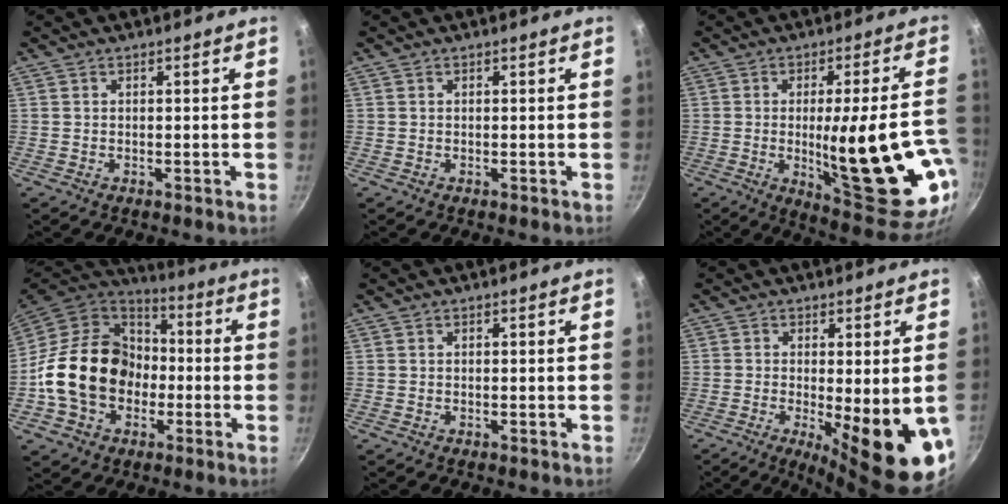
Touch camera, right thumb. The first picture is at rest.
{"total": 0.0}
{"total": 23.7, "force": [-4.7, 5.9, 22.4], "torque": [-0.286, -0.005, -0.047]}
{"total": 21.3, "force": [-3.2, 16.7, 12.8], "torque": [-0.205, 0.050, -0.060]}
{"total": 0.0}
{"total": 14.6, "force": [-3.2, 3.5, 13.8], "torque": [-0.174, -0.018, -0.033]}